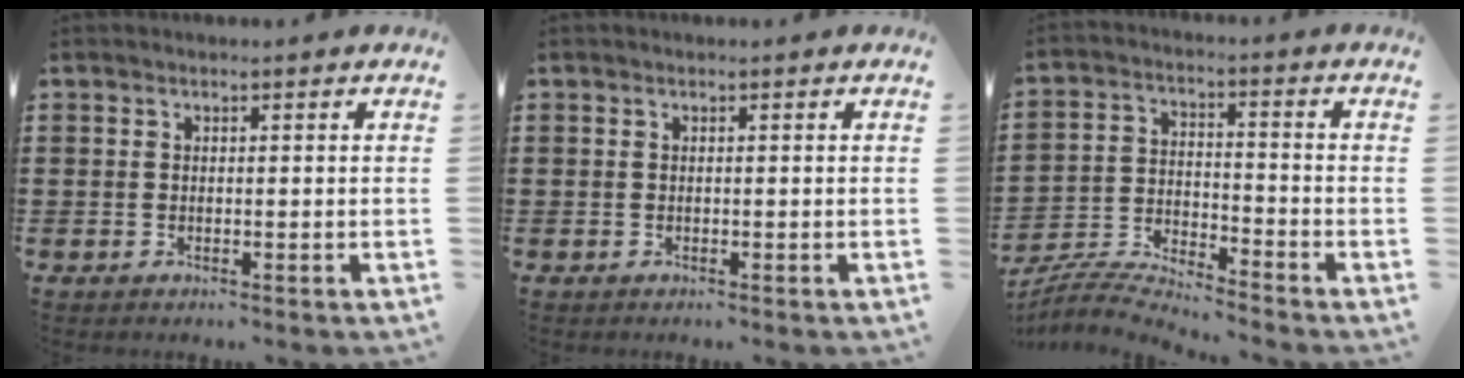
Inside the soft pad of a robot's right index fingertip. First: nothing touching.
{"total": 0.0}
{"total": 5.5, "force": [-5.5, 0.0, 0.9], "torque": [-0.036, -0.007, -0.114]}